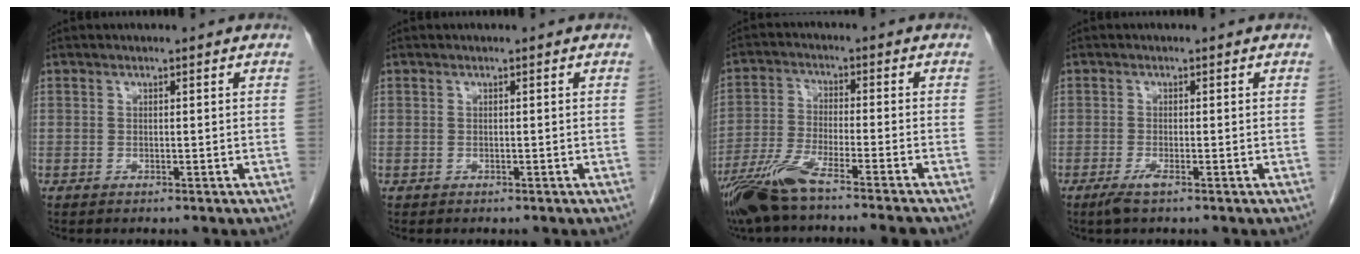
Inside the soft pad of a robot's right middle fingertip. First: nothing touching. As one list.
[{"total": 0.0}, {"total": 11.8, "force": [-9.3, -0.5, 7.3], "torque": [-0.134, -0.029, -0.163]}, {"total": 2.0, "force": [-1.3, 0.0, 1.5], "torque": [-0.035, -0.005, -0.027]}]